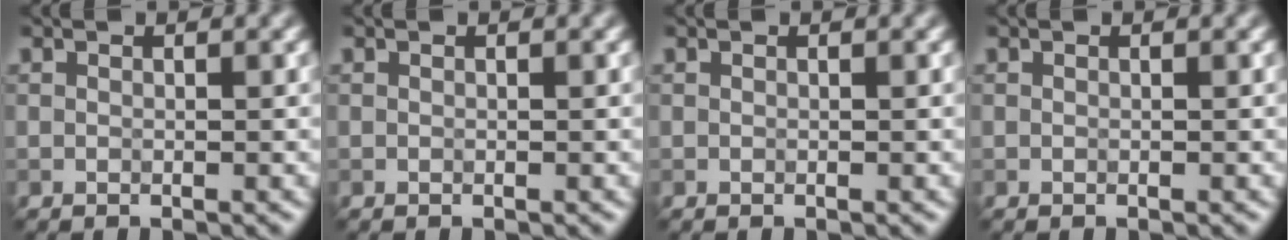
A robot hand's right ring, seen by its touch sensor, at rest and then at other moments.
{"total": 0.0}
{"total": 0.0}
{"total": 0.0}